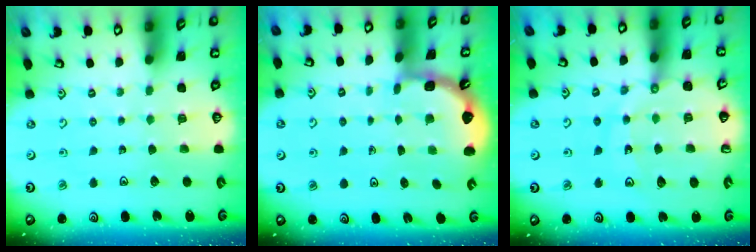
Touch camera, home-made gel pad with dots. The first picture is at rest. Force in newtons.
{"total": 2.0, "press": 2.0, "slide": 0.2}
{"total": 12.9, "press": 12.8, "slide": 1.6}